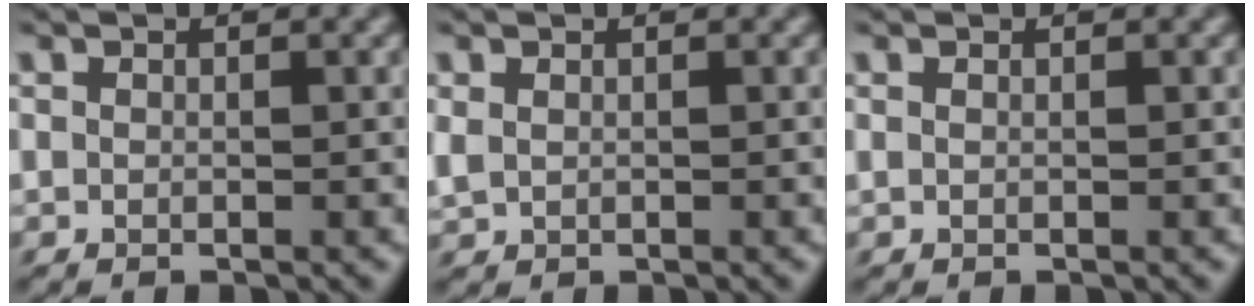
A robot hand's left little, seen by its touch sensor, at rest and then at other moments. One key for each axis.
{"total": 1.2, "fx": 0.2, "fy": 0.8, "fz": 0.9, "tx": -0.029, "ty": 0.001, "tz": 0.004}
{"total": 0.0}